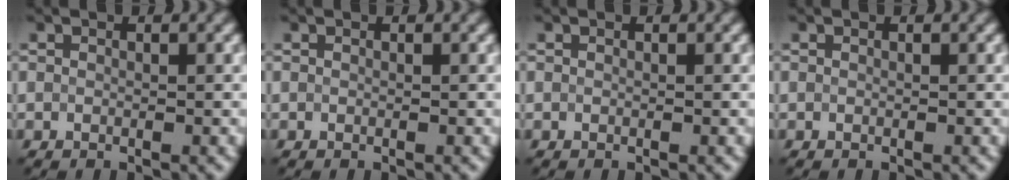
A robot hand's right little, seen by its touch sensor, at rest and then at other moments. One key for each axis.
{"total": 0.0}
{"total": 0.0}
{"total": 0.0}